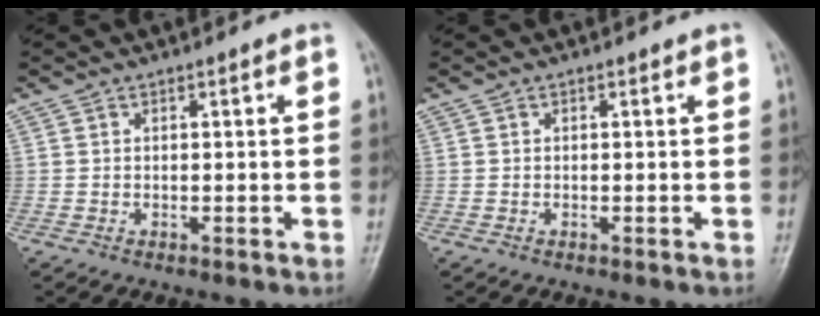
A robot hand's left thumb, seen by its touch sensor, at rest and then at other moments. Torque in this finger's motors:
{"motor_torque": [-0.03, -0.01, -0.08, -0.05, 0.00]}